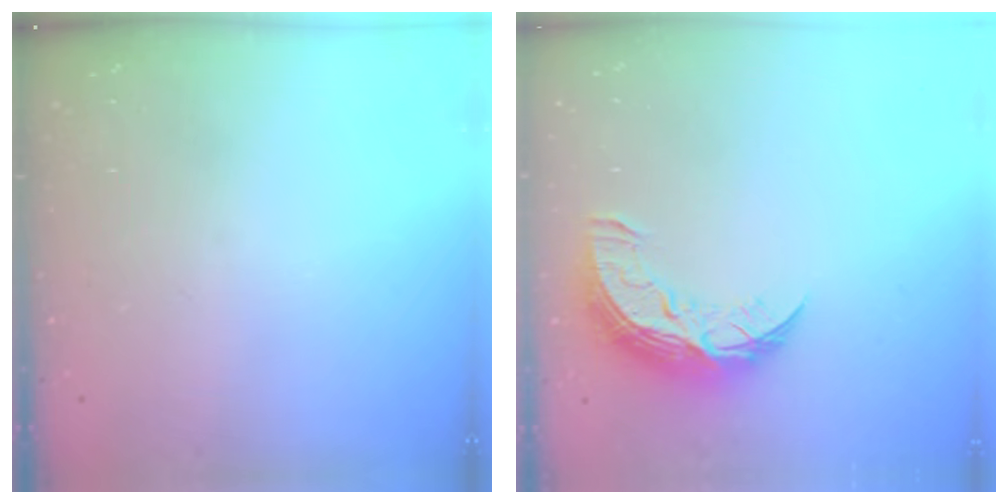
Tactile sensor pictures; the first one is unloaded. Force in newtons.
{"total": 10.7, "press": 10.6, "slide": 0.6}